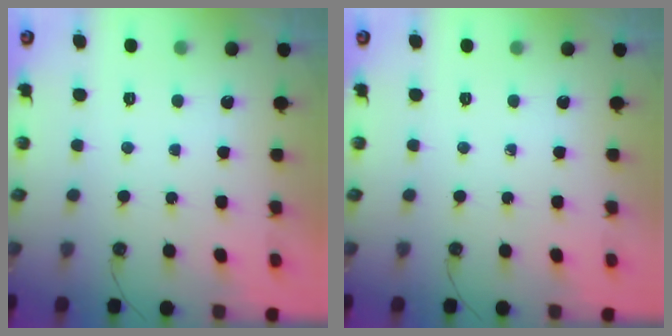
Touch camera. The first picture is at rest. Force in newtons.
{"total": 0.0}